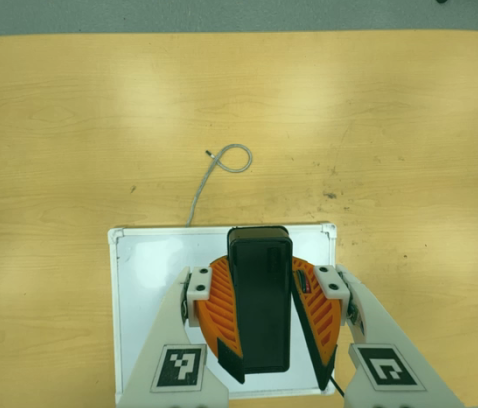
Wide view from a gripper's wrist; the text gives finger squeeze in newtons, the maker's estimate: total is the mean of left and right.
{"total": 9.8, "left": 9.7, "right": 9.9}